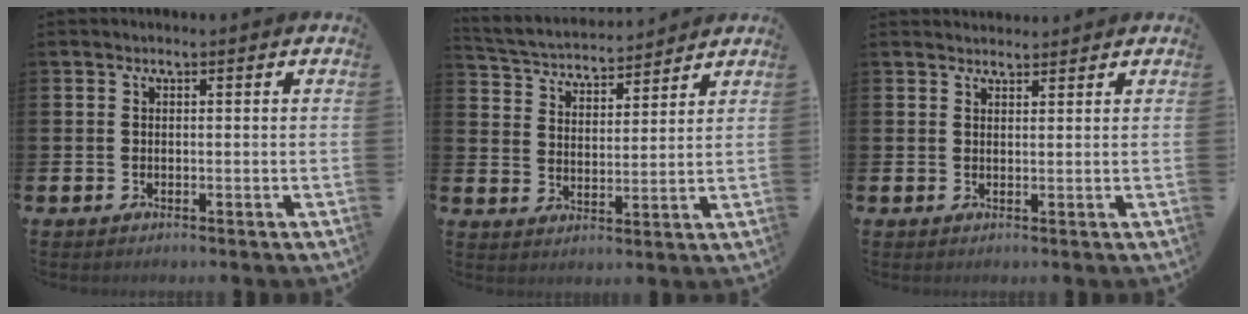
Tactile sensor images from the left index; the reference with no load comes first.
{"total": 4.3, "force": [4.2, 0.9, 0.2], "torque": [-0.025, -0.033, 0.071]}
{"total": 1.9, "force": [1.8, 0.4, 0.0], "torque": [0.008, -0.008, 0.031]}